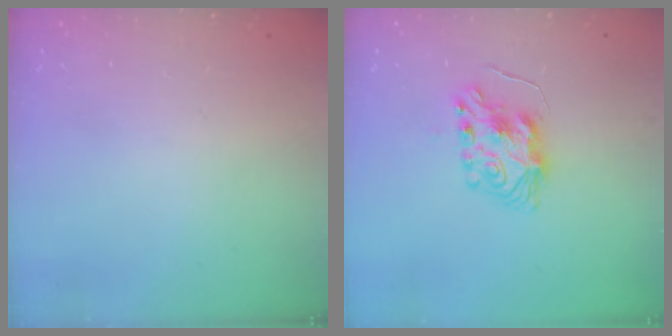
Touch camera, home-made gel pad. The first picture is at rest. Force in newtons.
{"total": 8.8, "press": 8.8, "slide": 0.6}